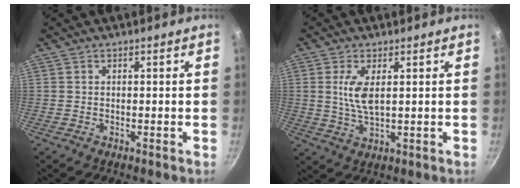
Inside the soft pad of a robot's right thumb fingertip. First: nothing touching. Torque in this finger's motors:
{"motor_torque": [0.43, -0.22, 0.72, -0.36, 0.06]}